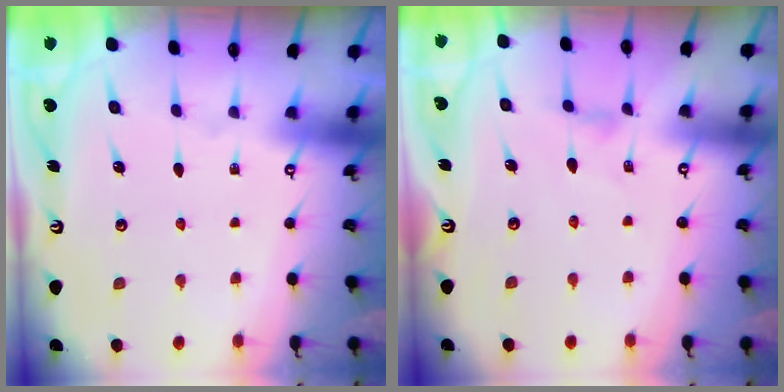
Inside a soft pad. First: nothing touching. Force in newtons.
{"total": 1.3, "press": 1.3, "slide": 0.2}